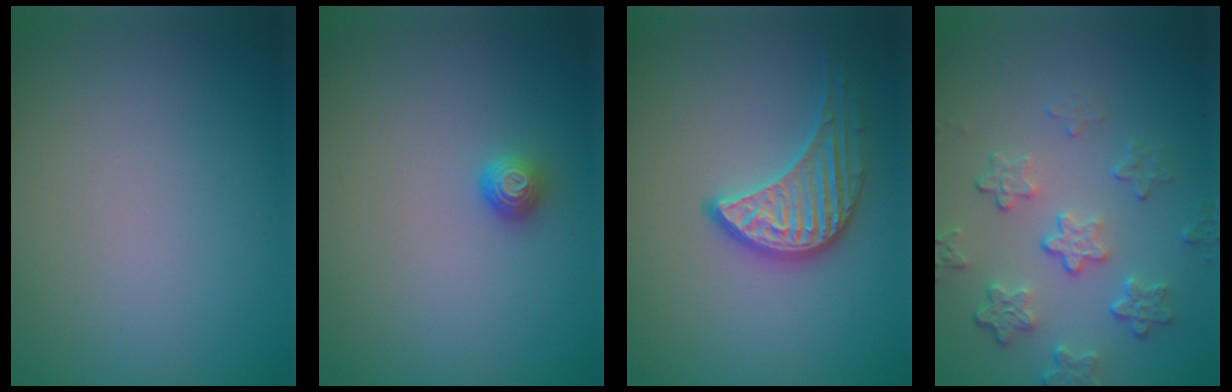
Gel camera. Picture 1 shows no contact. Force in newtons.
{"total": 1.1, "press": 1.0, "slide": 0.5}
{"total": 3.3, "press": 3.1, "slide": 1.2}
{"total": 4.4, "press": 3.2, "slide": 3.0}